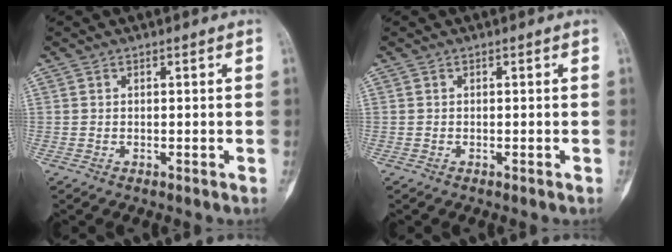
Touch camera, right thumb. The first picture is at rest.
{"total": 0.0}